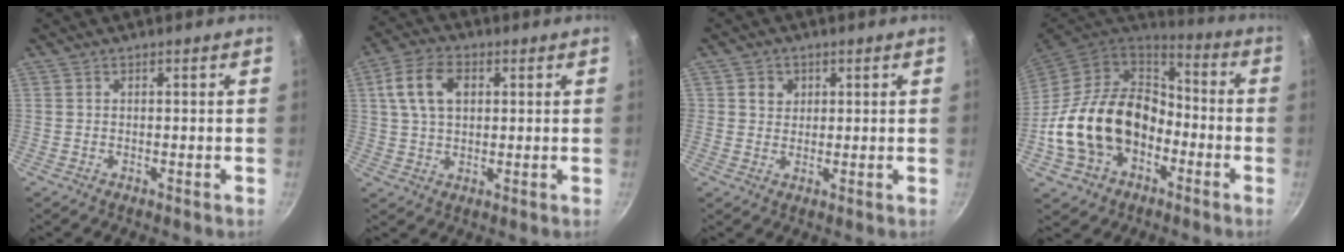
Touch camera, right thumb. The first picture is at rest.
{"total": 9.8, "force": [2.6, 6.3, 7.0], "torque": [-0.120, 0.010, 0.041]}
{"total": 3.4, "force": [1.1, 3.1, 1.0], "torque": [0.005, 0.001, 0.015]}
{"total": 20.8, "force": [-5.3, 15.4, 12.9], "torque": [-0.209, 0.056, -0.088]}